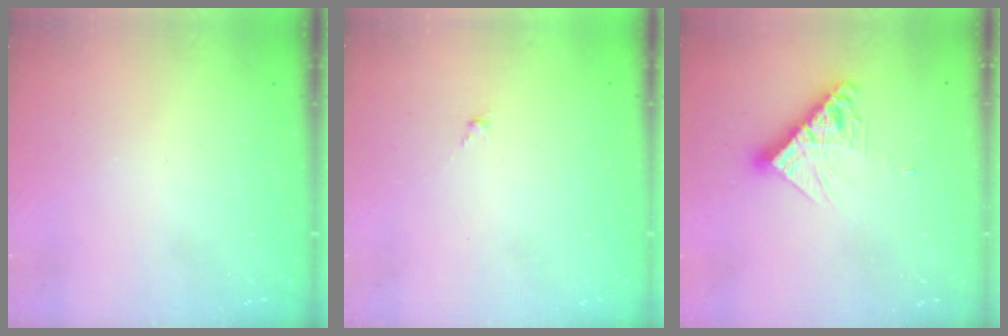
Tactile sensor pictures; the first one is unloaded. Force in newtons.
{"total": 0.5, "press": 0.4, "slide": 0.4}
{"total": 10.7, "press": 10.6, "slide": 1.0}